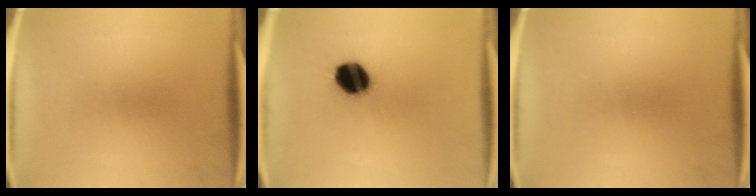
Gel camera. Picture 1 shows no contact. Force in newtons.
{"total": 10.8}
{"total": 0.0}